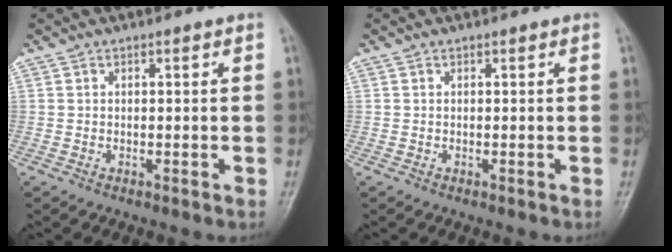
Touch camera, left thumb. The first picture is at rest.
{"total": 0.0}